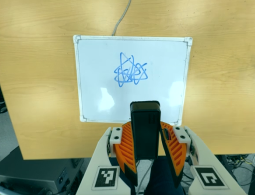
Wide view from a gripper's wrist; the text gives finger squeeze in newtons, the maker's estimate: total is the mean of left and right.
{"total": 5.7, "left": 5.5, "right": 5.9}